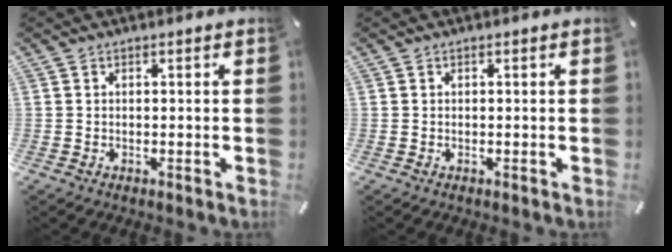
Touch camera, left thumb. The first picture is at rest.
{"total": 0.0}